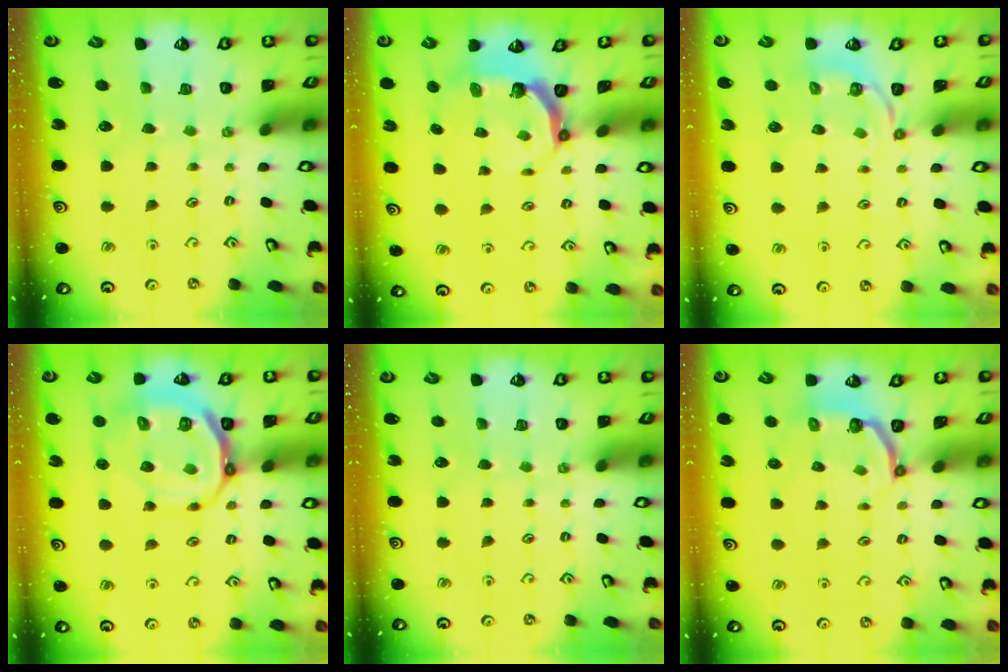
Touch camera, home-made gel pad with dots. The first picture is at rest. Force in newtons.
{"total": 5.4, "press": 4.3, "slide": 3.2}
{"total": 3.1, "press": 2.0, "slide": 2.3}
{"total": 13.1, "press": 12.7, "slide": 3.2}
{"total": 0.0}
{"total": 3.6, "press": 2.6, "slide": 2.5}